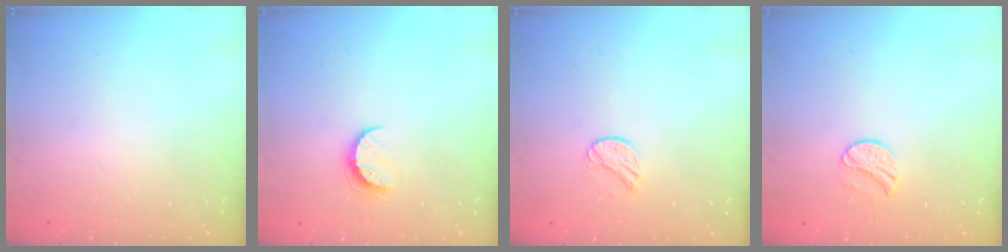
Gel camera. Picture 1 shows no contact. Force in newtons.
{"total": 7.5, "press": 7.4, "slide": 0.4}
{"total": 7.2, "press": 7.1, "slide": 0.5}
{"total": 7.7, "press": 7.7, "slide": 0.7}